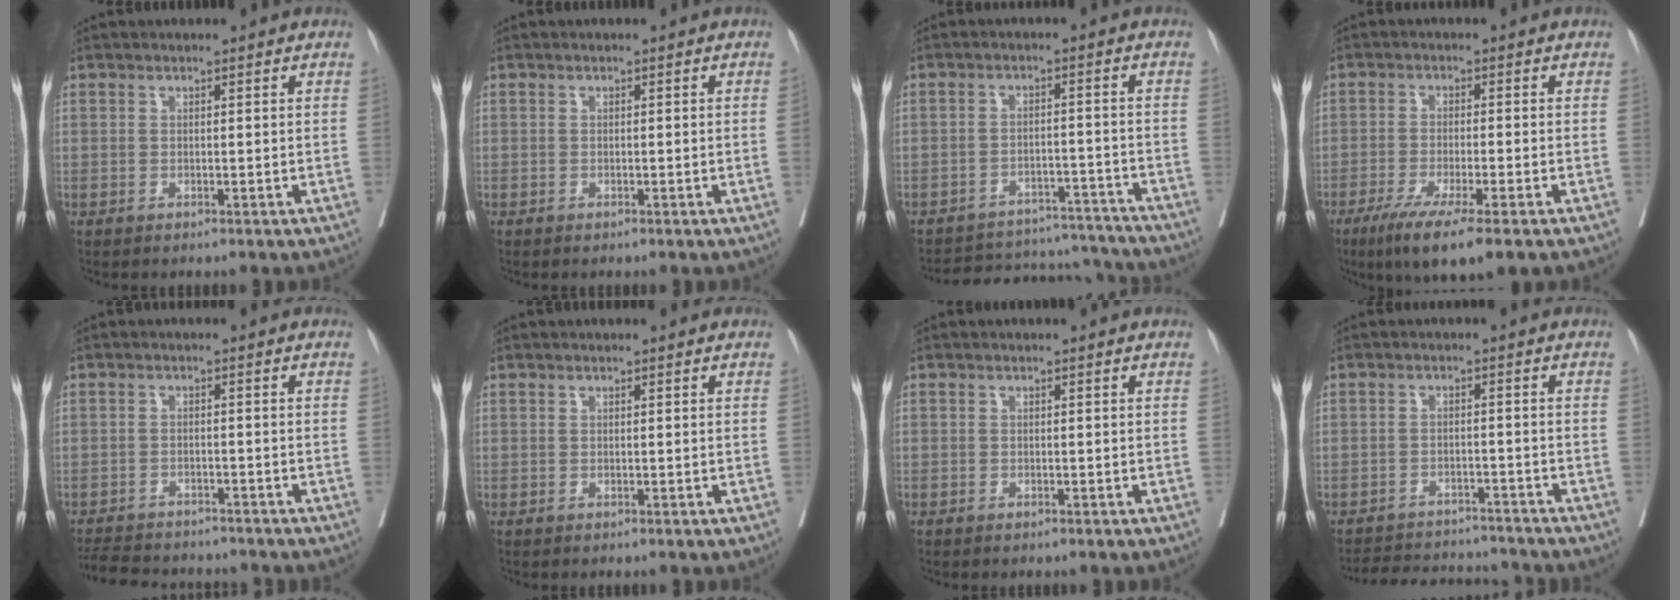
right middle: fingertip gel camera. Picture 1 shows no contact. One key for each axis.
{"total": 0.0}
{"total": 13.2, "fx": -12.7, "fy": 3.2, "fz": 1.3, "tx": -0.016, "ty": 0.023, "tz": -0.164}
{"total": 9.4, "fx": -5.9, "fy": 0.5, "fz": 7.3, "tx": -0.119, "ty": -0.023, "tz": -0.090}
{"total": 10.5, "fx": -9.8, "fy": 2.4, "fz": 3.2, "tx": -0.062, "ty": -0.004, "tz": -0.137}
{"total": 0.0}
{"total": 0.6, "fx": -0.3, "fy": 0.5, "fz": -0.1, "tx": 0.001, "ty": 0.006, "tz": -0.005}
{"total": 9.7, "fx": -9.3, "fy": 2.4, "fz": 1.4, "tx": -0.020, "ty": 0.009, "tz": -0.131}